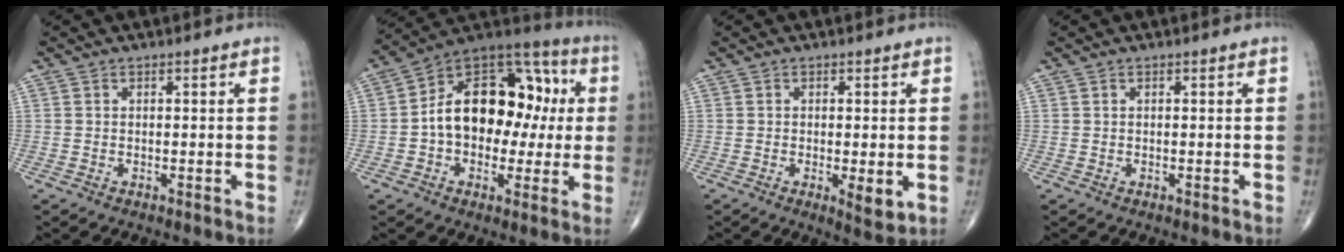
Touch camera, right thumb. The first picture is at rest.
{"total": 19.9, "force": [0.6, 13.4, 14.7], "torque": [-0.185, 0.050, 0.003]}
{"total": 3.8, "force": [-0.7, 1.2, 3.5], "torque": [-0.057, -0.013, -0.012]}
{"total": 0.0}